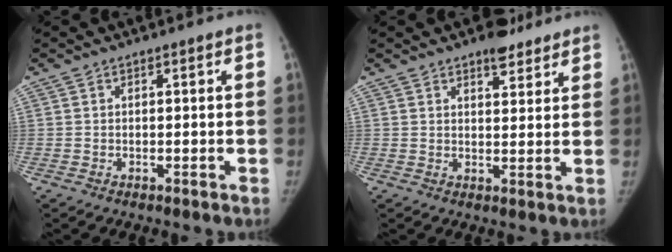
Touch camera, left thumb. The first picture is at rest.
{"total": 5.1, "force": [3.9, 2.4, 2.3], "torque": [-0.013, -0.023, 0.057]}